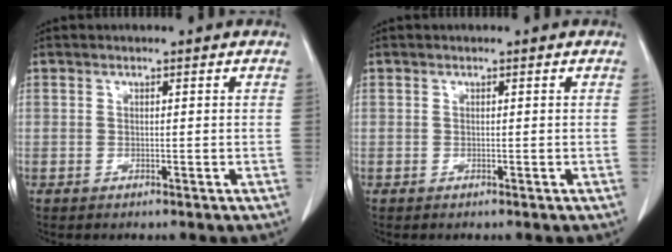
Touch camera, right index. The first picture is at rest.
{"total": 0.0}